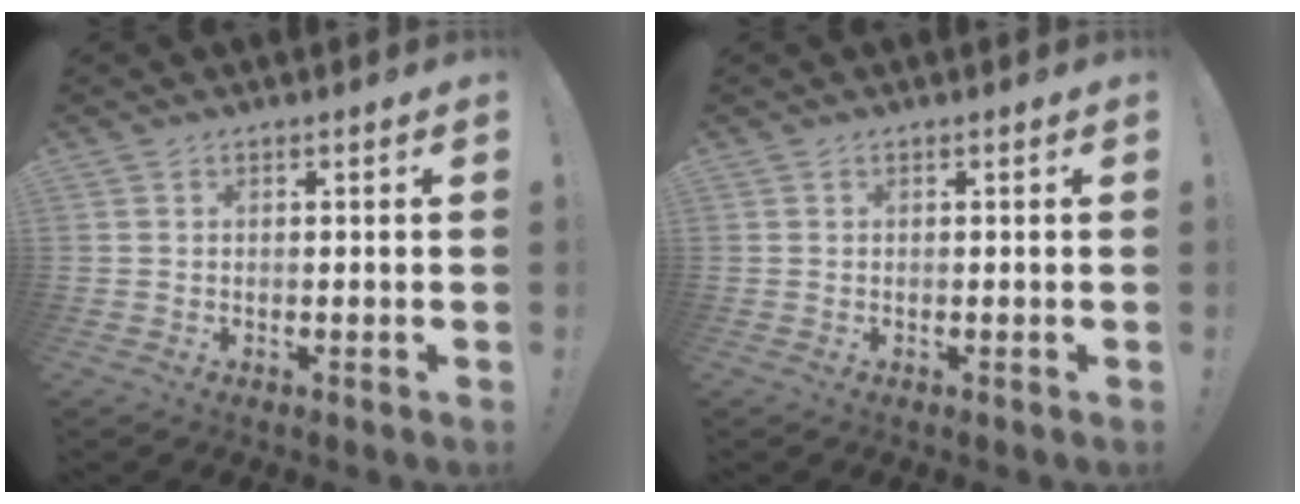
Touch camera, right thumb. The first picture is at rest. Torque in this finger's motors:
{"motor_torque": [0.00, 0.00, 0.00, 0.00, 0.00]}